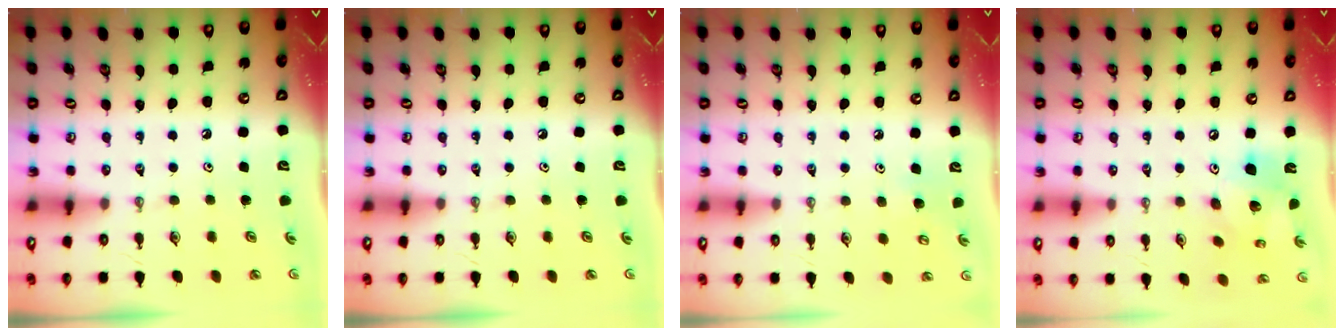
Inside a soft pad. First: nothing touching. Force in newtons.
{"total": 0.0}
{"total": 5.1, "press": 5.1, "slide": 0.5}
{"total": 15.6, "press": 15.4, "slide": 2.5}